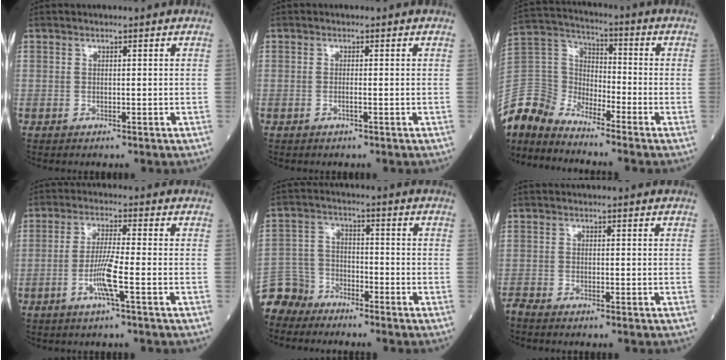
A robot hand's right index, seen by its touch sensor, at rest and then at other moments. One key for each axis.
{"total": 0.6, "fx": -0.3, "fy": -0.1, "fz": 0.5, "tx": -0.010, "ty": 0.001, "tz": -0.007}
{"total": 11.6, "fx": -11.0, "fy": 3.4, "fz": 1.4, "tx": -0.048, "ty": 0.044, "tz": -0.225}
{"total": 5.5, "fx": -2.1, "fy": -0.5, "fz": 5.1, "tx": -0.102, "ty": -0.006, "tz": -0.044}
{"total": 7.3, "fx": -6.5, "fy": 3.0, "fz": -0.9, "tx": 0.017, "ty": 0.016, "tz": -0.139}
{"total": 1.8, "fx": -1.8, "fy": -0.2, "fz": 0.4, "tx": -0.014, "ty": -0.005, "tz": -0.036}